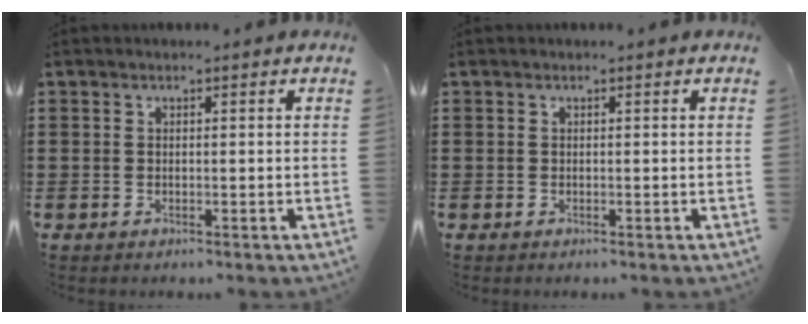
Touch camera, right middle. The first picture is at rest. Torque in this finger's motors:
{"motor_torque": [-0.69, -0.64, 0.01, -0.01]}